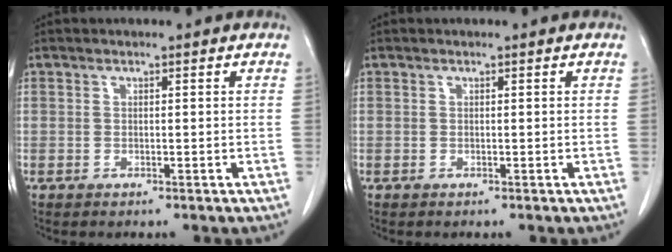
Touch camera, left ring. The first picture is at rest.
{"total": 0.0}